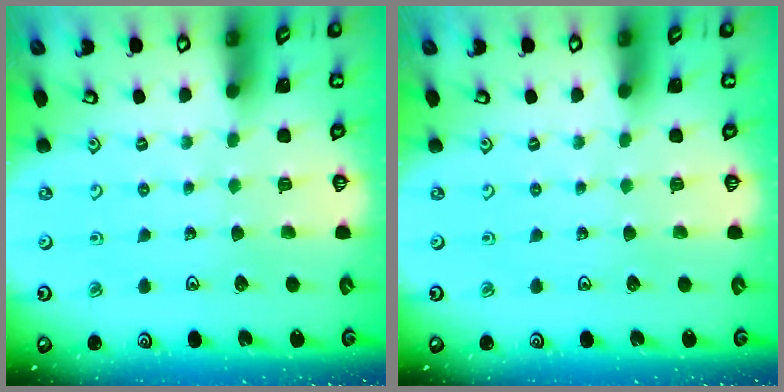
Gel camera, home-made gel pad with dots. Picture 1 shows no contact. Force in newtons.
{"total": 0.0}